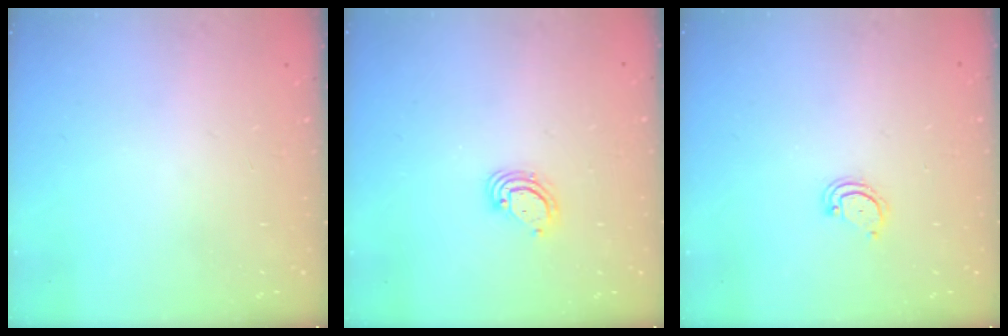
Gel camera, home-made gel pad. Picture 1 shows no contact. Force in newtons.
{"total": 3.6, "press": 3.6, "slide": 0.3}
{"total": 2.5, "press": 2.5, "slide": 0.2}